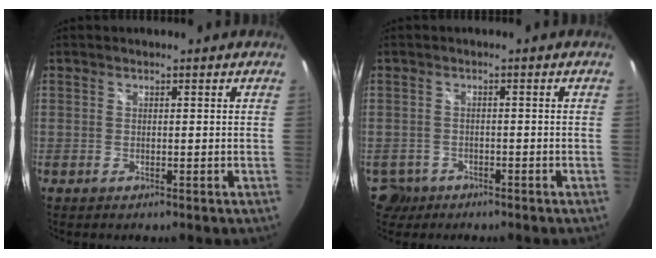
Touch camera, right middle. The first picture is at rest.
{"total": 4.3, "force": [-2.4, 3.4, 0.8], "torque": [-0.030, -0.002, -0.038]}